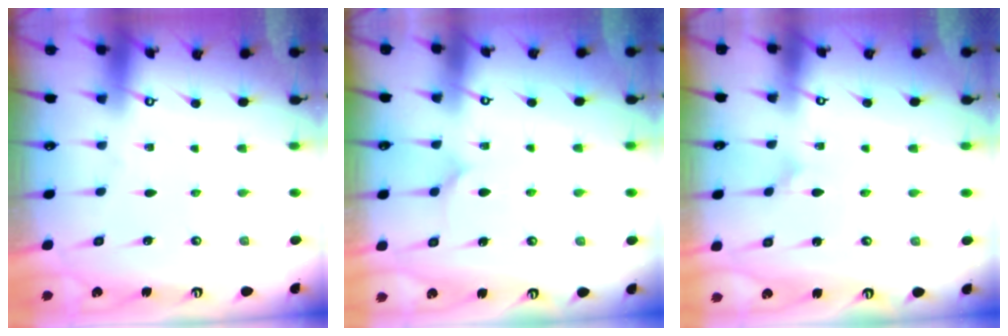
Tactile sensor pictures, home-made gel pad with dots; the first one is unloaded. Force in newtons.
{"total": 6.1, "press": 6.1, "slide": 0.5}
{"total": 2.1, "press": 2.1, "slide": 0.1}